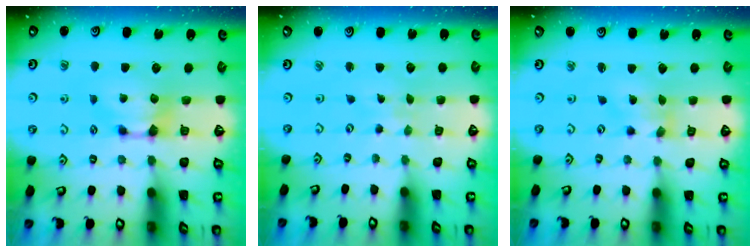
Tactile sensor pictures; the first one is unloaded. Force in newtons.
{"total": 5.5, "press": 5.5, "slide": 0.2}
{"total": 2.1, "press": 1.7, "slide": 1.2}